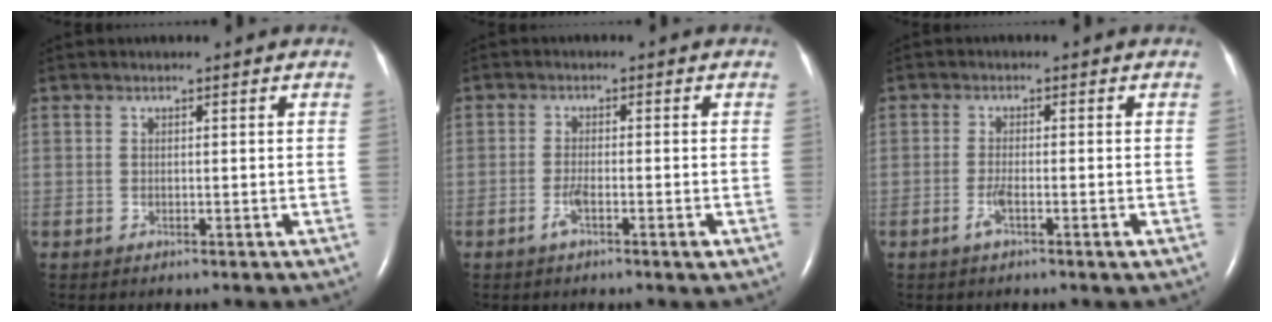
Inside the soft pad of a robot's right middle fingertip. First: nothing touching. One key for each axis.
{"total": 3.0, "fx": -1.5, "fy": 0.2, "fz": 2.6, "tx": -0.054, "ty": -0.004, "tz": -0.031}
{"total": 2.6, "fx": -1.3, "fy": 0.1, "fz": 2.2, "tx": -0.048, "ty": -0.004, "tz": -0.027}